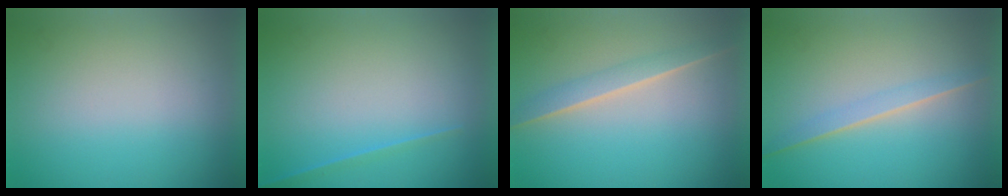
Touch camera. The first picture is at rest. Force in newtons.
{"total": 1.1}
{"total": 1.7}
{"total": 1.4}